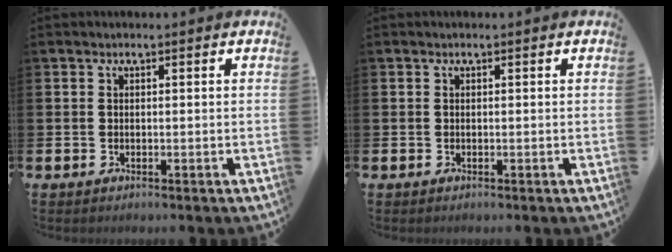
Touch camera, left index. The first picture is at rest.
{"total": 0.0}